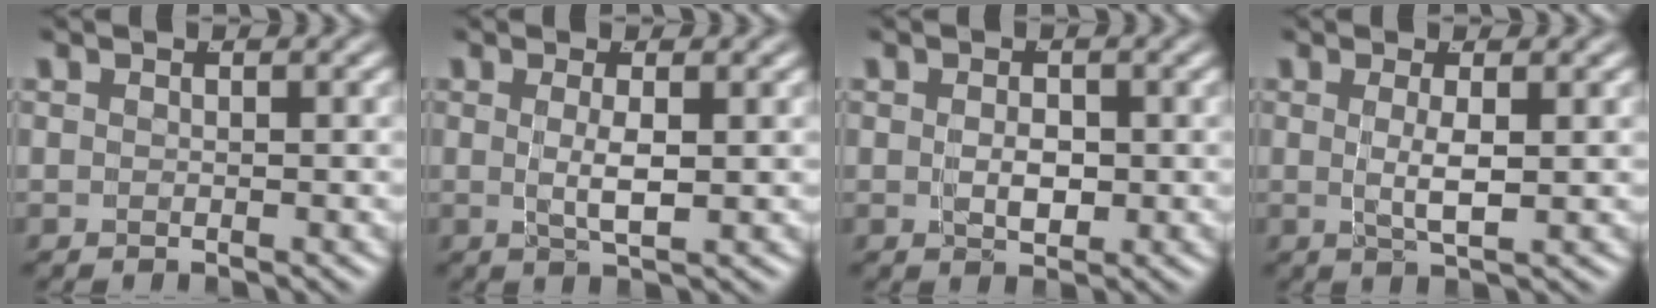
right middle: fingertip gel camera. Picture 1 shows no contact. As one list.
[{"total": 2.4, "force": [0.0, 0.1, 2.4], "torque": [-0.049, -0.014, 0.008]}, {"total": 1.7, "force": [-0.1, 0.8, 1.6], "torque": [-0.030, -0.013, 0.008]}, {"total": 2.5, "force": [0.0, 0.1, 2.5], "torque": [-0.051, -0.014, 0.010]}]